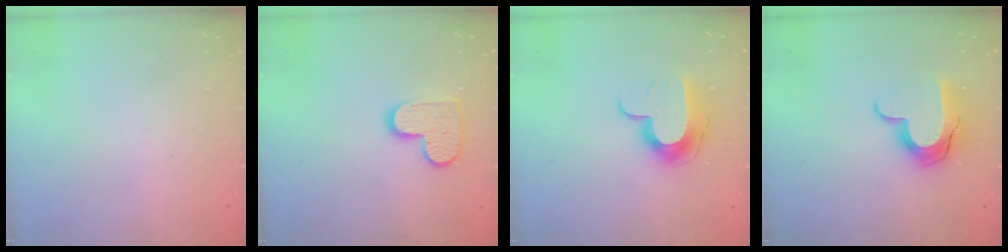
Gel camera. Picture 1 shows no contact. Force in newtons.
{"total": 10.6, "press": 10.6, "slide": 0.7}
{"total": 10.0, "press": 9.9, "slide": 1.1}
{"total": 11.1, "press": 11.1, "slide": 0.8}